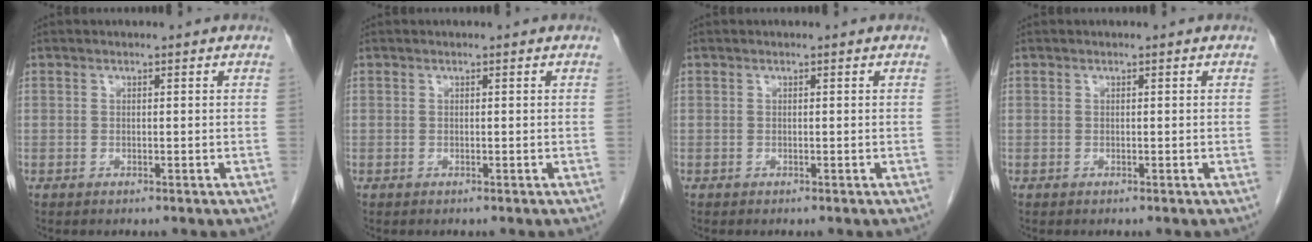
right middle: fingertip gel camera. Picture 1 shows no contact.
{"total": 0.0}
{"total": 0.0}
{"total": 0.0}